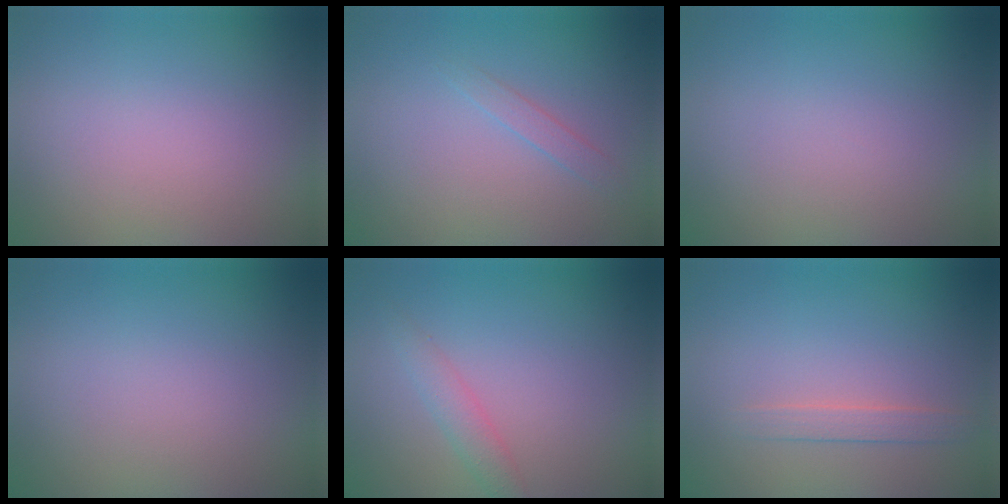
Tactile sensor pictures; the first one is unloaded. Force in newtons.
{"total": 1.0, "press": 1.0, "slide": 0.0}
{"total": 0.0}
{"total": 0.0}
{"total": 1.9, "press": 1.9, "slide": 0.1}
{"total": 1.4, "press": 1.4, "slide": 0.1}